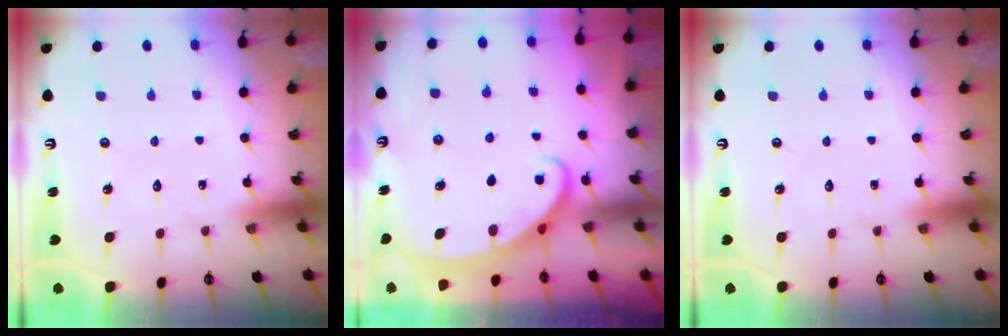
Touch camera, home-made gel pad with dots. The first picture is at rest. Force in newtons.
{"total": 2.5, "press": 2.4, "slide": 0.4}
{"total": 0.0}